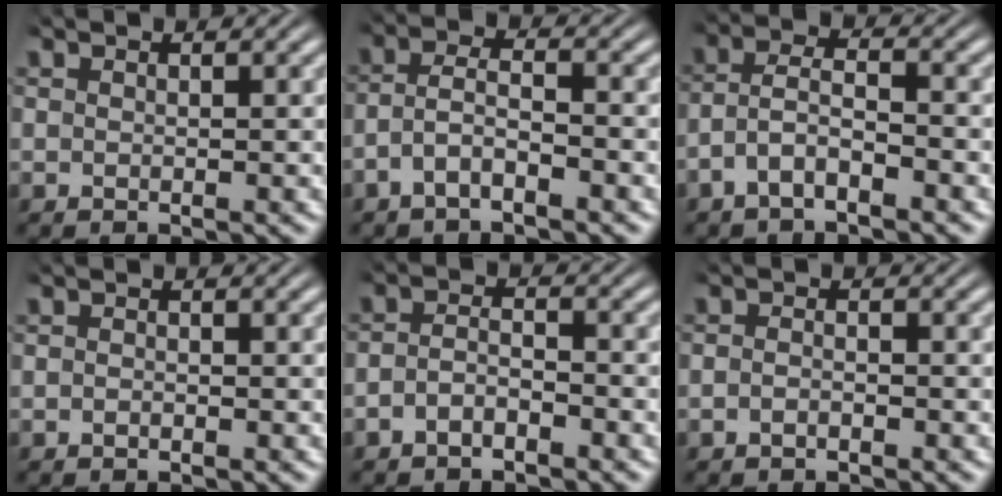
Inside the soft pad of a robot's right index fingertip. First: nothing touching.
{"total": 3.5, "force": [-1.9, 1.8, 2.3], "torque": [-0.048, -0.011, -0.035]}
{"total": 4.0, "force": [-1.8, 2.4, 2.5], "torque": [-0.054, -0.011, -0.035]}
{"total": 0.6, "force": [-0.5, -0.1, 0.2], "torque": [-0.005, -0.004, -0.009]}
{"total": 2.8, "force": [-2.2, 1.3, 1.3], "torque": [-0.024, -0.010, -0.037]}
{"total": 1.2, "force": [-1.1, 0.3, 0.5], "torque": [-0.008, -0.001, -0.022]}